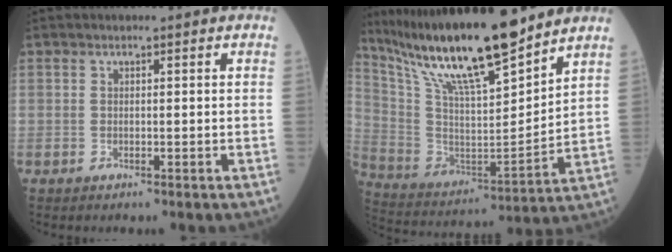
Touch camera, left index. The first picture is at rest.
{"total": 20.4, "force": [16.2, 2.0, 12.1], "torque": [-0.219, -0.005, 0.300]}